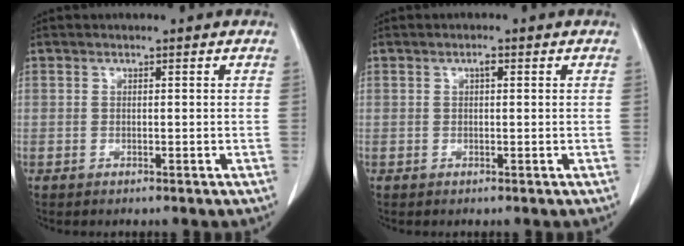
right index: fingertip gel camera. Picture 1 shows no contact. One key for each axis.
{"total": 0.9, "fx": 0.3, "fy": 0.3, "fz": 0.8, "tx": -0.013, "ty": 0.003, "tz": 0.003}